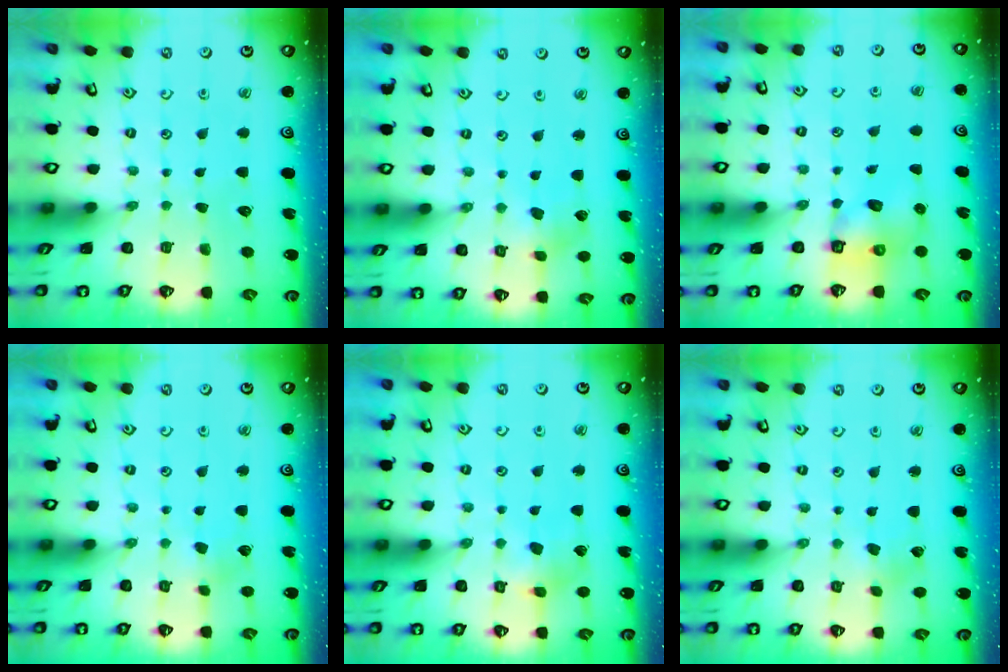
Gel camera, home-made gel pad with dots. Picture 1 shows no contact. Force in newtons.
{"total": 1.7, "press": 1.7, "slide": 0.3}
{"total": 6.5, "press": 6.5, "slide": 0.6}
{"total": 2.6, "press": 2.6, "slide": 0.2}
{"total": 5.6, "press": 5.6, "slide": 0.5}
{"total": 0.5, "press": 0.5, "slide": 0.0}